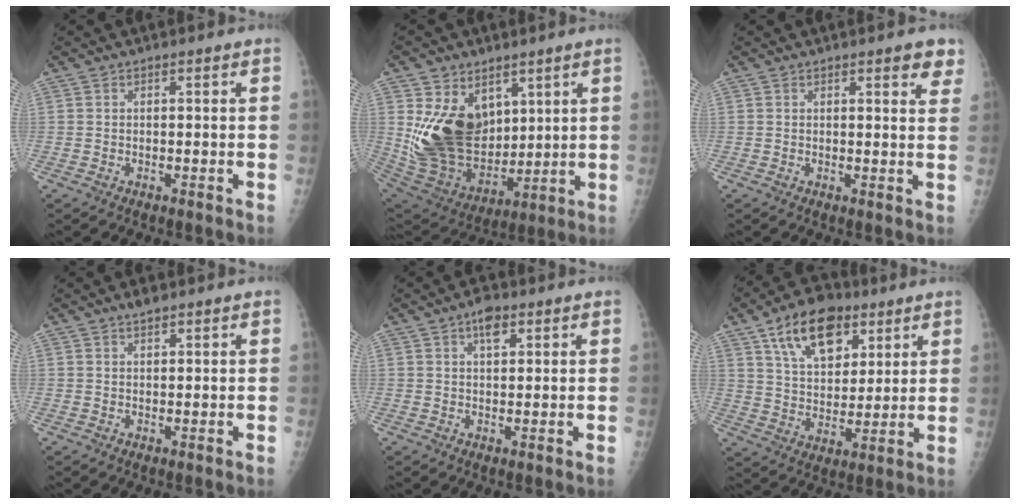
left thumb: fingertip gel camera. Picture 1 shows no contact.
{"total": 17.8, "force": [5.4, 12.6, 11.4], "torque": [-0.169, -0.043, 0.131]}
{"total": 4.0, "force": [2.6, 1.3, 2.8], "torque": [-0.015, -0.011, 0.026]}
{"total": 1.9, "force": [1.4, 0.7, 1.1], "torque": [-0.014, -0.005, 0.022]}
{"total": 3.7, "force": [1.9, 1.8, 2.6], "torque": [-0.032, -0.003, 0.027]}
{"total": 15.5, "force": [8.2, 8.9, 9.7], "torque": [-0.123, -0.029, 0.142]}